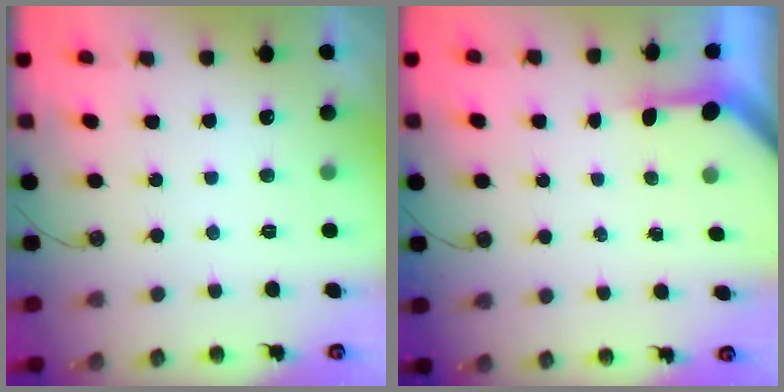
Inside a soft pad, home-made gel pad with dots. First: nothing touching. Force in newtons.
{"total": 3.0, "press": 3.0, "slide": 0.2}